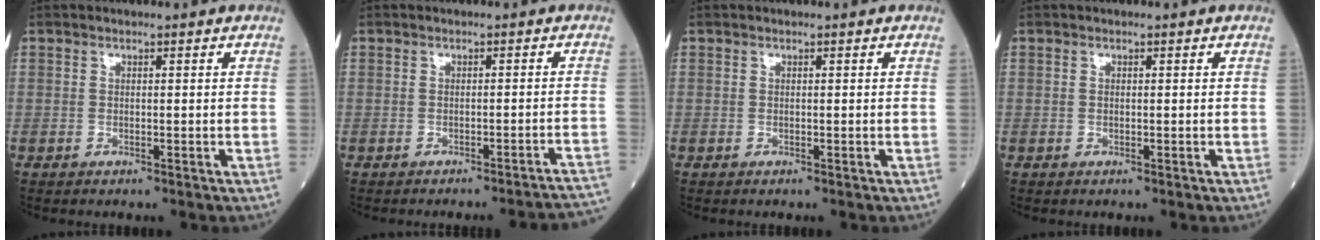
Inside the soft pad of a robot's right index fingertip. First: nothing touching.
{"total": 10.1, "force": [-9.9, -1.4, 1.7], "torque": [0.009, -0.012, -0.108]}
{"total": 0.0}
{"total": 0.0}